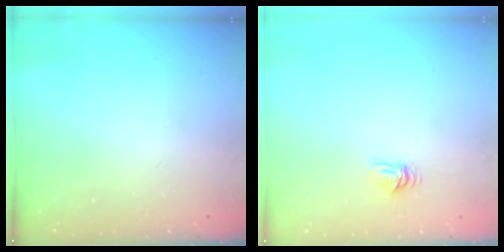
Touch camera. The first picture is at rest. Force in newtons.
{"total": 4.3, "press": 4.3, "slide": 0.5}